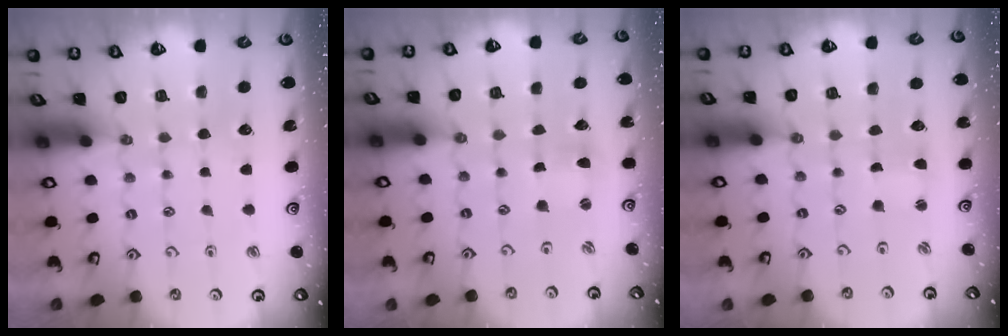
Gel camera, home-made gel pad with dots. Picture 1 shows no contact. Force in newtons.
{"total": 1.2, "press": 1.2, "slide": 0.2}
{"total": 1.3, "press": 1.2, "slide": 0.1}